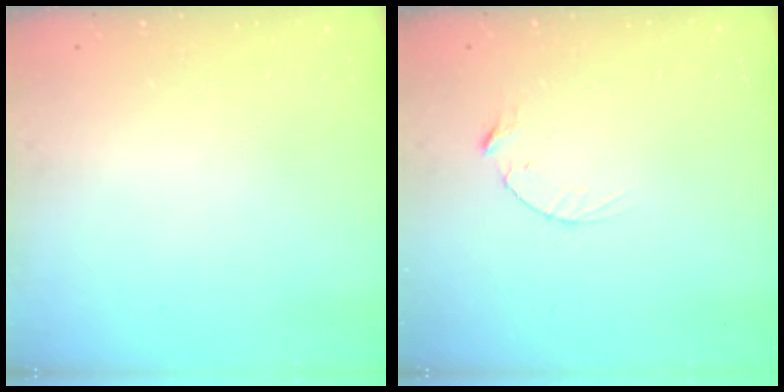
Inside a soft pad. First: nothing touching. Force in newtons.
{"total": 2.8, "press": 2.8, "slide": 0.4}